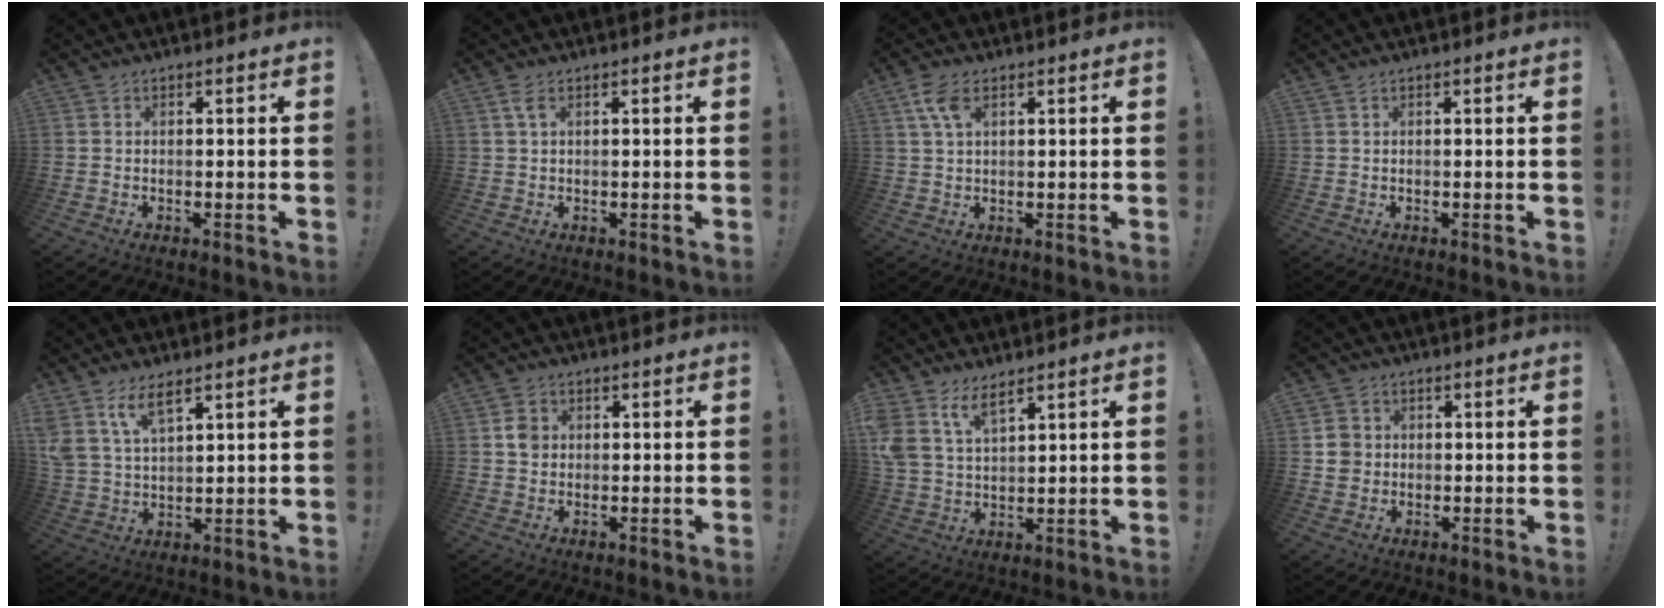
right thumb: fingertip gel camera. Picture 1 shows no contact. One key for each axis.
{"total": 2.5, "fx": 0.9, "fy": 0.8, "fz": 2.2, "tx": -0.050, "ty": 0.003, "tz": 0.016}
{"total": 5.6, "fx": 2.5, "fy": 2.7, "fz": 4.2, "tx": -0.080, "ty": 0.000, "tz": 0.047}
{"total": 0.0}
{"total": 8.8, "fx": 5.9, "fy": 3.8, "fz": 5.3, "tx": -0.123, "ty": -0.016, "tz": 0.114}
{"total": 3.2, "fx": 0.4, "fy": 2.8, "fz": 1.4, "tx": -0.008, "ty": -0.002, "tz": 0.005}
{"total": 8.3, "fx": 6.0, "fy": 3.6, "fz": 4.4, "tx": -0.110, "ty": -0.024, "tz": 0.117}
{"total": 5.4, "fx": 0.5, "fy": 5.0, "fz": 1.9, "tx": -0.027, "ty": 0.006, "tz": 0.011}